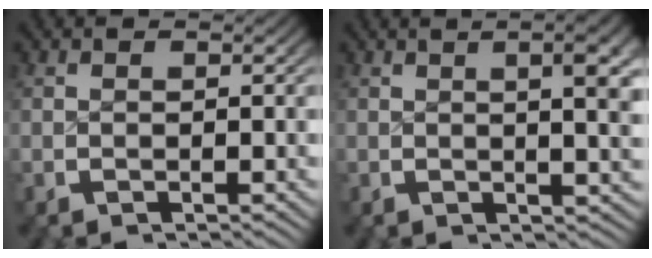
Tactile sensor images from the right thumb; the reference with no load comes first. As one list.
[{"total": 5.4, "force": [1.5, 1.8, 4.8], "torque": [-0.045, 0.005, 0.023]}]